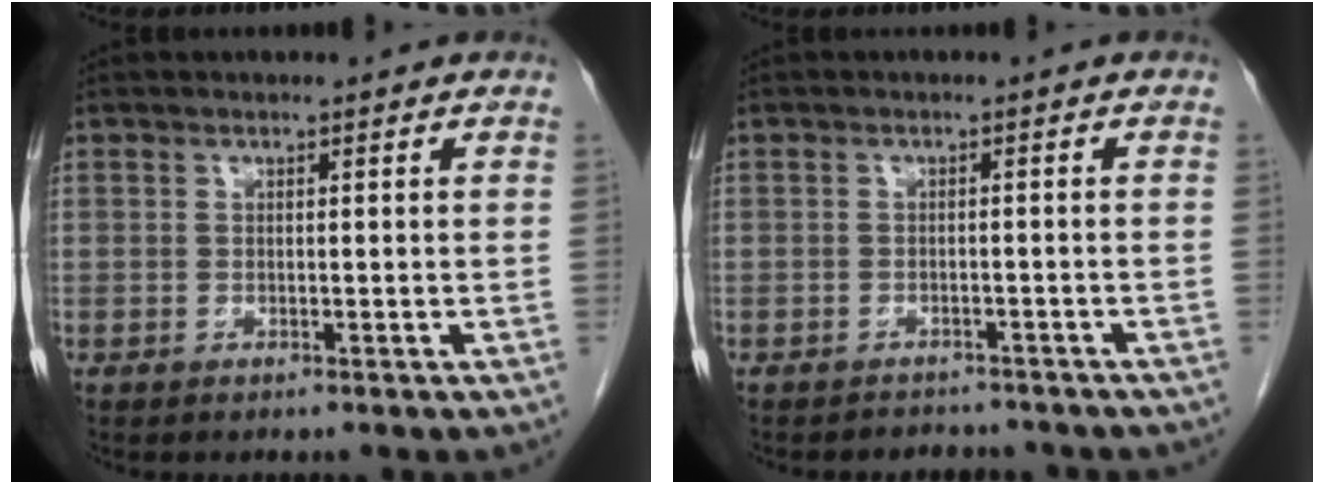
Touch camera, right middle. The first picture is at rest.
{"total": 5.1, "force": [-4.7, 1.9, 0.7], "torque": [-0.008, 0.002, -0.052]}